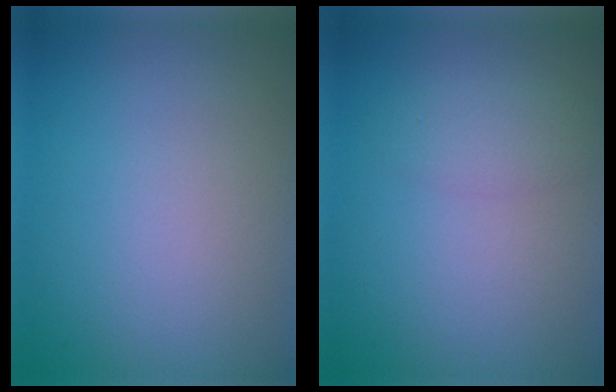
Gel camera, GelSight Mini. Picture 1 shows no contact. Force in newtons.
{"total": 1.7, "press": 1.7, "slide": 0.1}